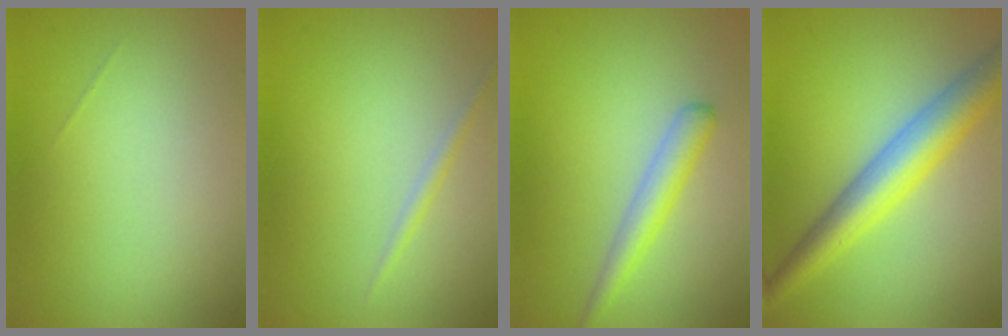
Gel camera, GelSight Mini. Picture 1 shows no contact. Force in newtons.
{"total": 1.0, "press": 1.0, "slide": 0.1}
{"total": 2.7, "press": 2.7, "slide": 0.0}
{"total": 6.4, "press": 6.4, "slide": 0.2}